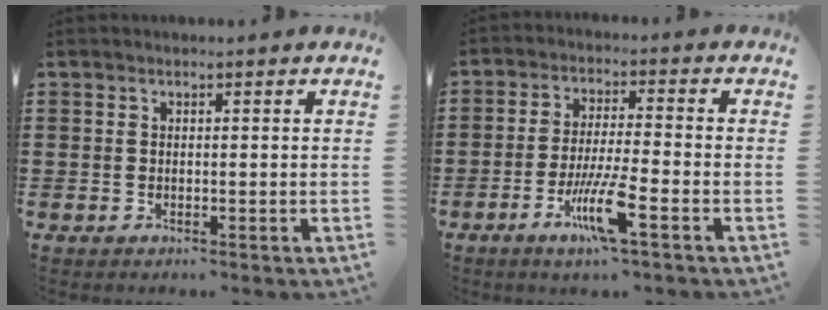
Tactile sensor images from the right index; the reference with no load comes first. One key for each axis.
{"total": 8.0, "fx": -3.9, "fy": 0.8, "fz": 6.9, "tx": -0.143, "ty": -0.012, "tz": -0.075}